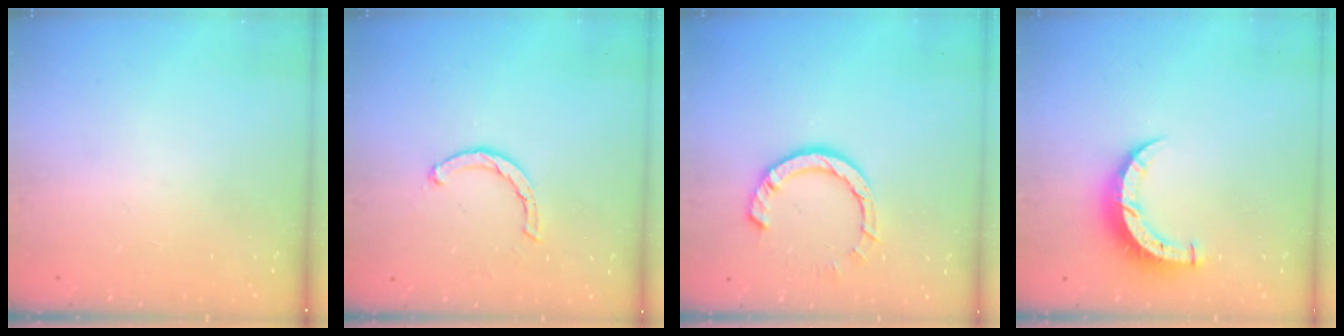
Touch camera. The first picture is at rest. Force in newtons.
{"total": 2.1, "press": 2.1, "slide": 0.1}
{"total": 9.0, "press": 8.9, "slide": 1.2}
{"total": 7.2, "press": 7.2, "slide": 0.3}